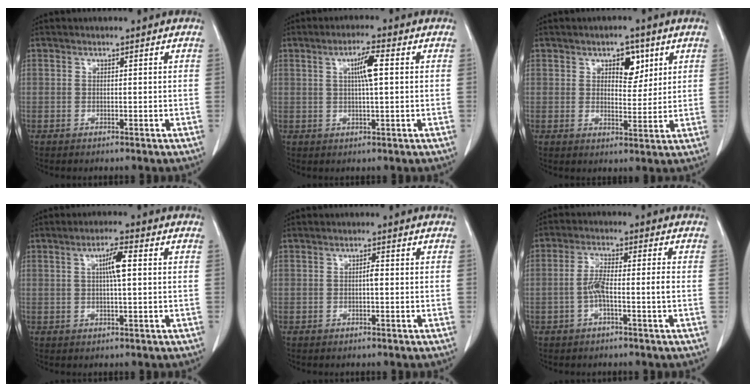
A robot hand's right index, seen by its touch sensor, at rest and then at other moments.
{"total": 4.6, "force": [1.0, 0.3, 4.4], "torque": [-0.078, 0.004, 0.017]}
{"total": 5.1, "force": [2.5, 2.6, 3.7], "torque": [-0.050, 0.004, 0.038]}
{"total": 4.2, "force": [0.8, 0.3, 4.1], "torque": [-0.072, 0.004, 0.012]}
{"total": 1.0, "force": [-0.1, 0.2, 1.0], "torque": [-0.016, 0.002, -0.002]}
{"total": 4.9, "force": [-1.4, 0.4, 4.7], "torque": [-0.096, 0.012, -0.024]}